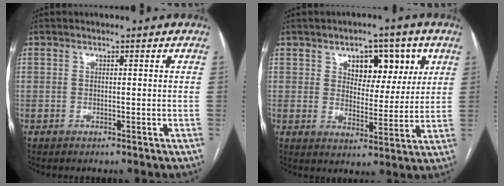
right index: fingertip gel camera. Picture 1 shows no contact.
{"total": 9.3, "force": [4.2, 5.3, 6.4], "torque": [-0.080, 0.017, 0.066]}